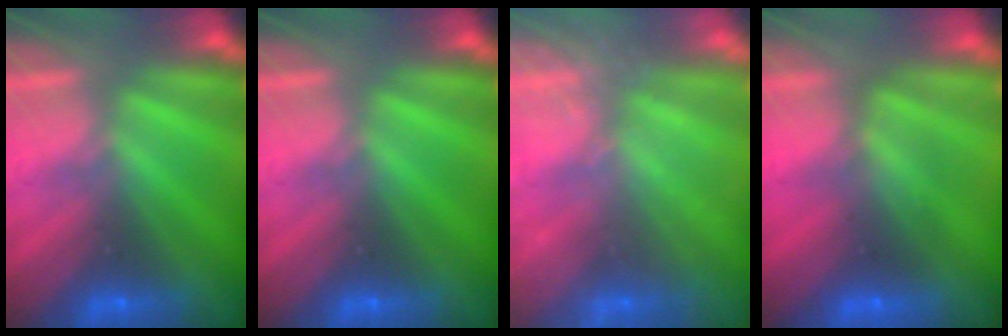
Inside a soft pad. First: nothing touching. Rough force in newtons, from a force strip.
{"total": 0.0}
{"total": 2.4}
{"total": 2.5}